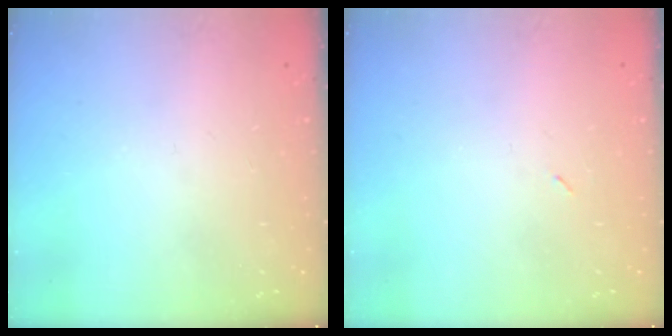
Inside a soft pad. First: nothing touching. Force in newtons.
{"total": 2.2, "press": 2.1, "slide": 0.9}